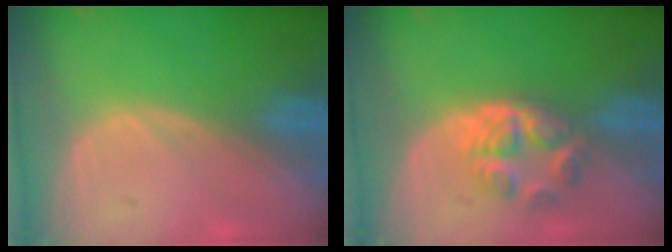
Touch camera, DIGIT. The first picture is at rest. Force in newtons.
{"total": 6.2, "press": 5.2, "slide": 3.3}